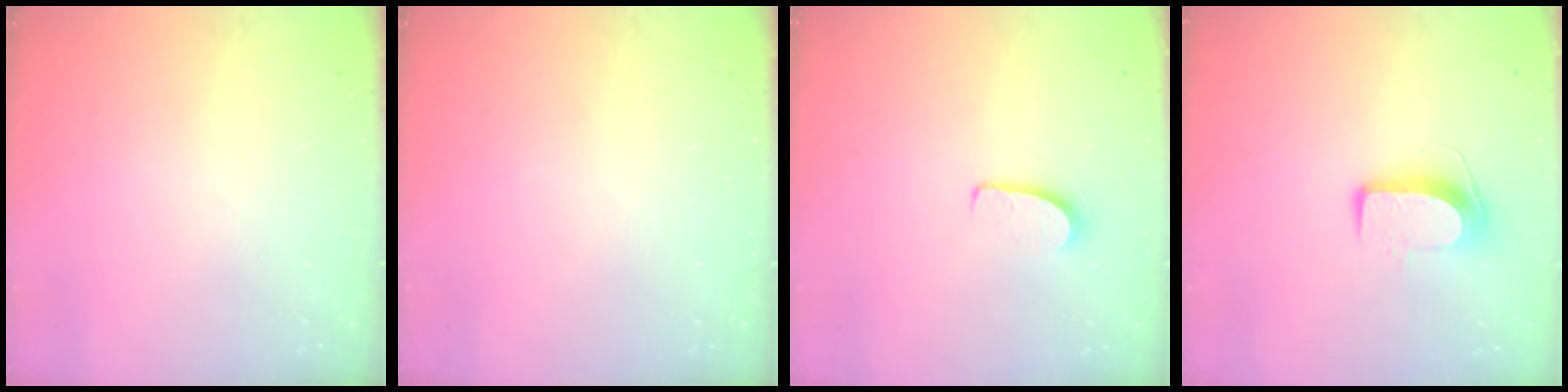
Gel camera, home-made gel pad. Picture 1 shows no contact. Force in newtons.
{"total": 0.0}
{"total": 5.8, "press": 5.8, "slide": 0.5}
{"total": 8.9, "press": 8.9, "slide": 0.5}